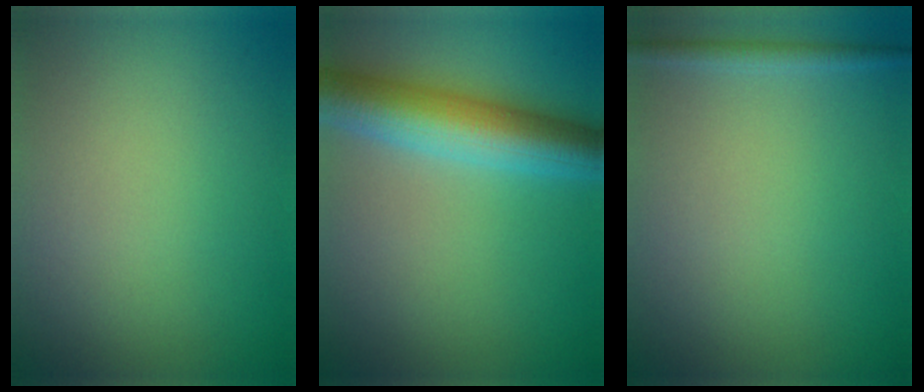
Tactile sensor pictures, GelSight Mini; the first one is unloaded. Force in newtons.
{"total": 7.6, "press": 7.6, "slide": 0.1}
{"total": 1.4, "press": 1.4, "slide": 0.1}